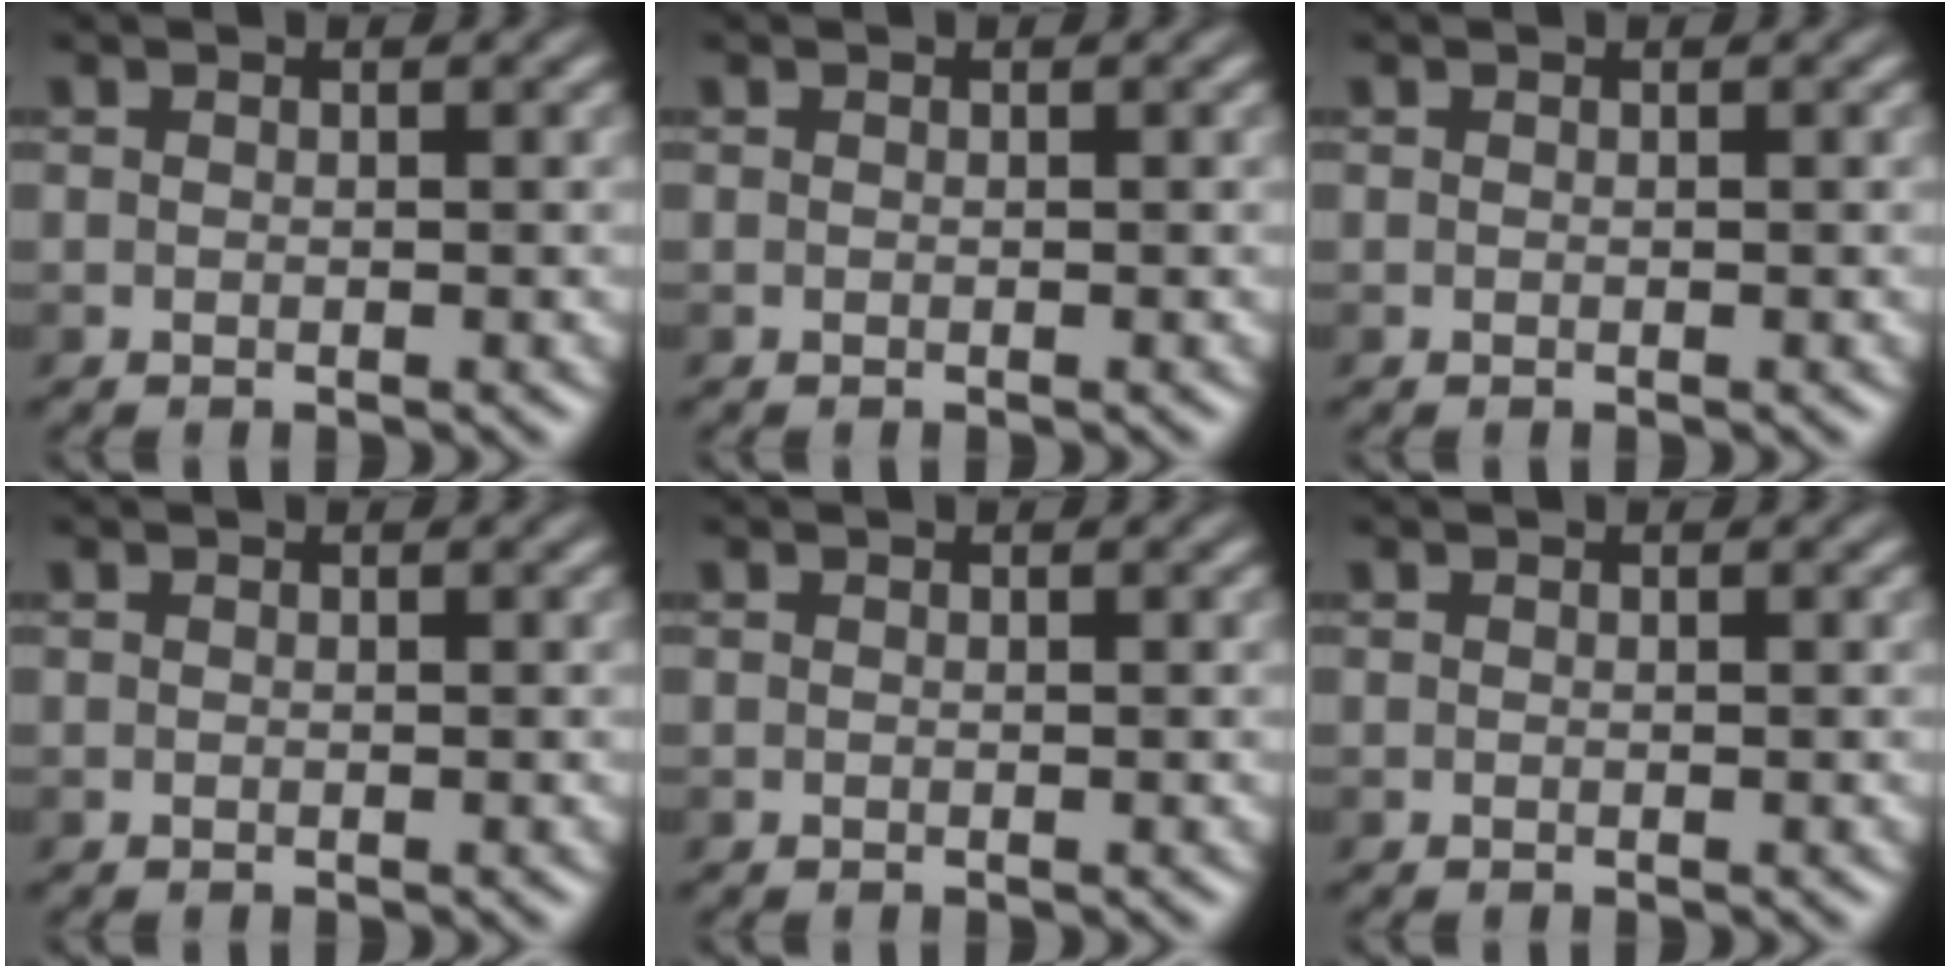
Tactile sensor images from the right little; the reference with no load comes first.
{"total": 0.0}
{"total": 0.0}
{"total": 0.0}
{"total": 0.0}
{"total": 0.0}